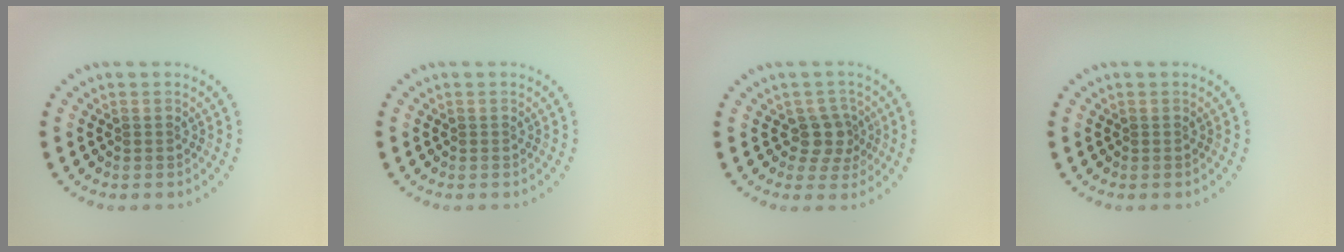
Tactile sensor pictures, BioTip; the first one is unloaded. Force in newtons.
{"total": 0.0}
{"total": 2.7, "press": 2.1, "slide": 1.7}
{"total": 0.0}